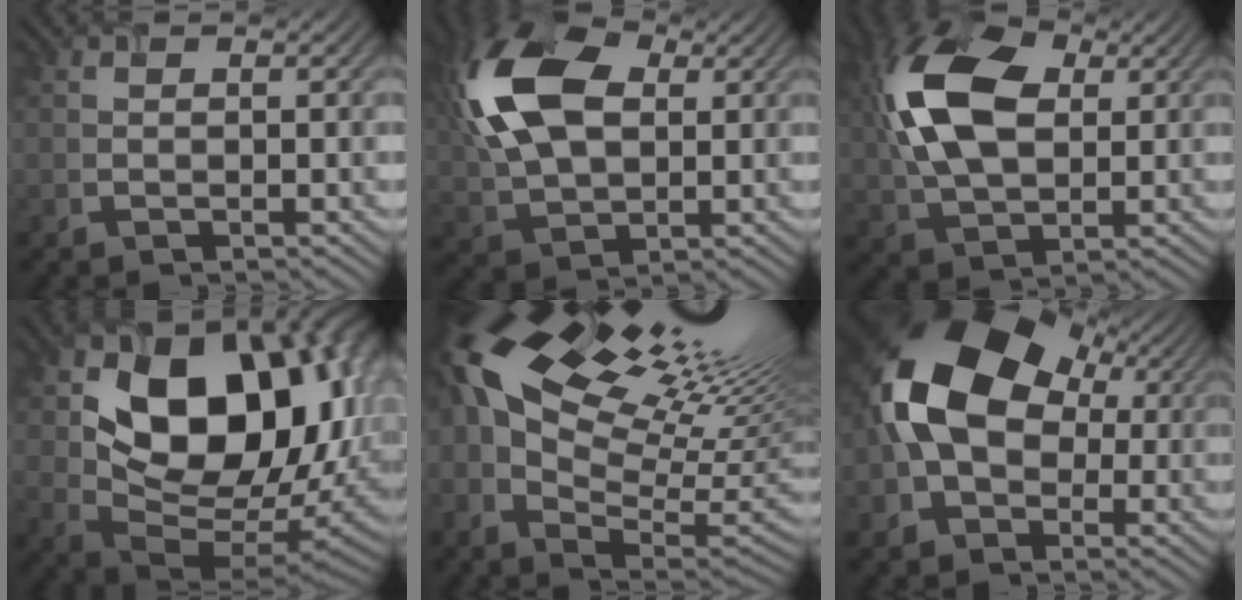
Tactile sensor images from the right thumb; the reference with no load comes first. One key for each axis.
{"total": 14.7, "fx": 3.6, "fy": 9.1, "fz": 11.1, "tx": -0.266, "ty": 0.024, "tz": 0.059}
{"total": 13.7, "fx": 2.9, "fy": 8.5, "fz": 10.4, "tx": -0.245, "ty": 0.017, "tz": 0.048}
{"total": 17.3, "fx": 3.1, "fy": 12.0, "fz": 12.0, "tx": -0.179, "ty": -0.028, "tz": 0.079}
{"total": 18.9, "fx": 7.0, "fy": 9.6, "fz": 14.7, "tx": -0.260, "ty": 0.027, "tz": 0.137}
{"total": 15.7, "fx": 1.5, "fy": 11.7, "fz": 10.4, "tx": -0.186, "ty": -0.004, "tz": 0.027}